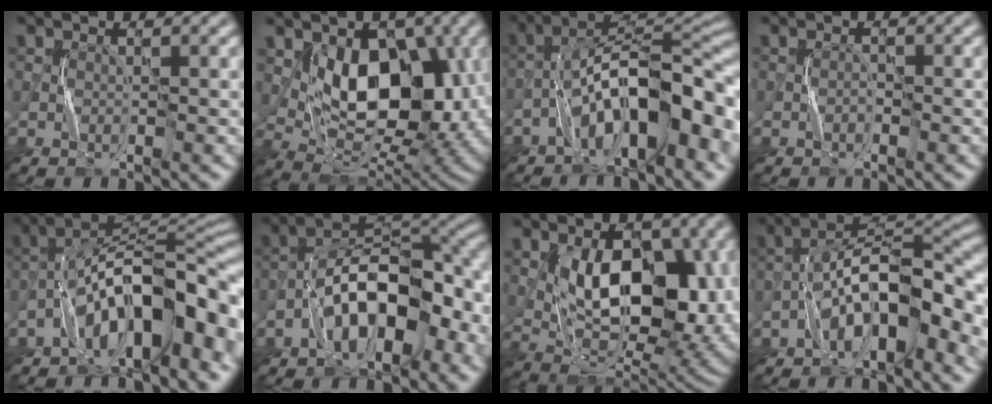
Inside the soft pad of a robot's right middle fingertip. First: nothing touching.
{"total": 10.2, "force": [1.8, 6.5, 7.6], "torque": [-0.121, -0.024, 0.035]}
{"total": 11.6, "force": [-4.3, 4.2, 9.9], "torque": [-0.157, 0.026, -0.074]}
{"total": 0.5, "force": [-0.3, 0.3, 0.3], "torque": [-0.002, 0.002, -0.007]}
{"total": 11.8, "force": [-5.0, 4.3, 9.9], "torque": [-0.149, 0.022, -0.090]}
{"total": 10.5, "force": [-4.0, 4.9, 8.4], "torque": [-0.126, 0.023, -0.077]}
{"total": 11.2, "force": [1.5, 6.4, 9.1], "torque": [-0.136, -0.015, 0.035]}
{"total": 9.7, "force": [-3.7, 3.6, 8.2], "torque": [-0.126, 0.028, -0.069]}